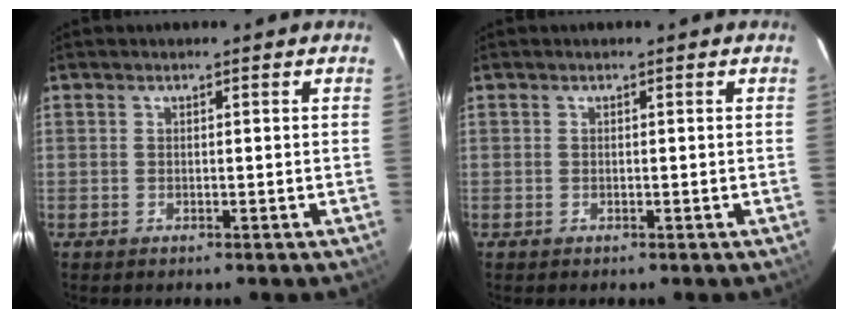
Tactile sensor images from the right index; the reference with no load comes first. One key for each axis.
{"total": 0.0}